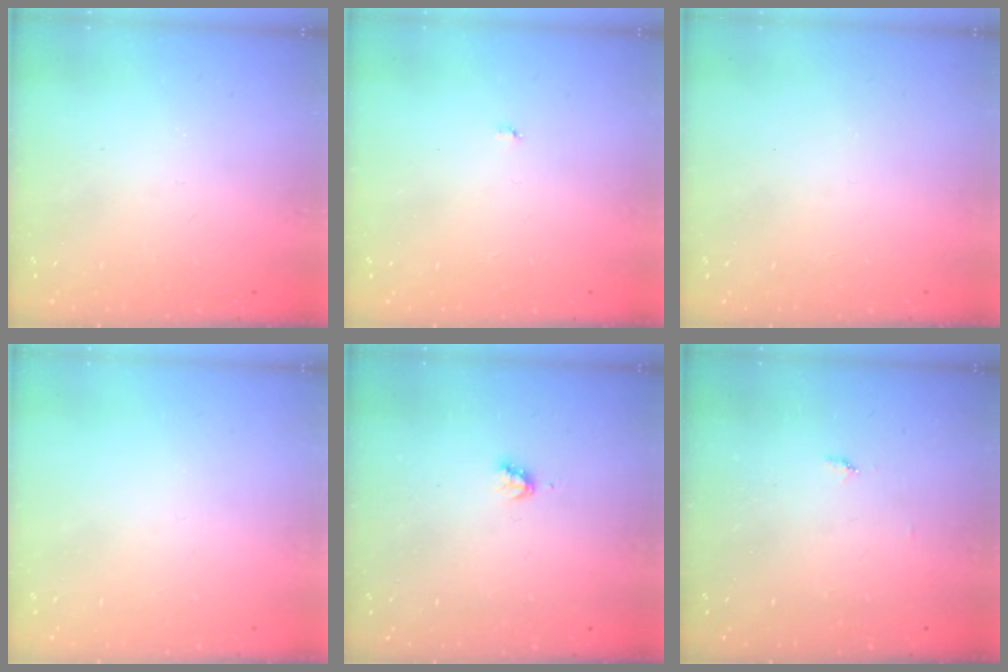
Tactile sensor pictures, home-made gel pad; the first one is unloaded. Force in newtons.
{"total": 2.9, "press": 2.9, "slide": 0.3}
{"total": 0.0}
{"total": 0.0}
{"total": 2.8, "press": 2.8, "slide": 0.3}
{"total": 4.5, "press": 4.5, "slide": 0.6}